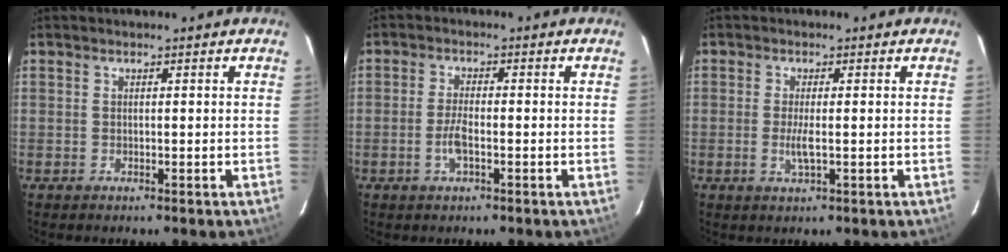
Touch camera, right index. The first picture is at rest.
{"total": 3.3, "force": [-1.2, 1.0, 2.9], "torque": [-0.062, 0.002, -0.023]}
{"total": 2.8, "force": [-0.4, 0.2, 2.8], "torque": [-0.054, -0.005, -0.007]}